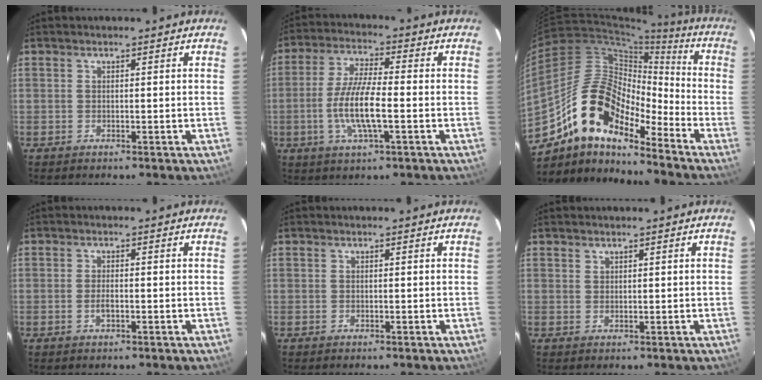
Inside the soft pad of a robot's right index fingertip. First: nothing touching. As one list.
[{"total": 10.0, "force": [-2.4, 2.0, 9.5], "torque": [-0.191, -0.003, -0.050]}, {"total": 16.8, "force": [-12.2, 6.2, 9.7], "torque": [-0.164, 0.006, -0.244]}, {"total": 1.9, "force": [-0.6, 0.8, 1.6], "torque": [-0.032, 0.000, -0.011]}, {"total": 0.0}, {"total": 0.8, "force": [0.7, 0.3, 0.1], "torque": [-0.001, 0.002, 0.014]}]